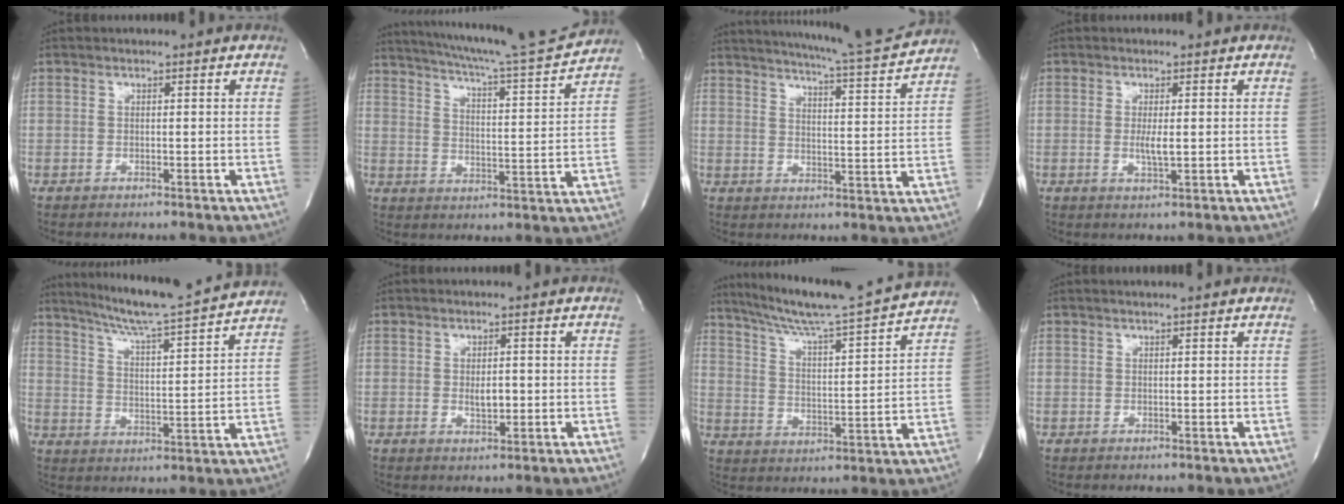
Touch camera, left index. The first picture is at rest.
{"total": 18.1, "force": [16.7, -0.5, 7.0], "torque": [-0.120, -0.035, 0.234]}
{"total": 15.9, "force": [14.9, -0.8, 5.6], "torque": [-0.095, -0.040, 0.198]}
{"total": 2.4, "force": [0.0, 0.3, 2.3], "torque": [-0.049, -0.005, 0.002]}
{"total": 17.4, "force": [15.8, -0.9, 7.2], "torque": [-0.124, -0.015, 0.227]}
{"total": 2.3, "force": [-0.1, 1.0, 2.1], "torque": [-0.037, -0.002, 0.002]}
{"total": 18.3, "force": [16.7, -1.3, 7.4], "torque": [-0.131, -0.022, 0.246]}
{"total": 2.3, "force": [2.0, -0.2, 1.0], "torque": [-0.015, 0.014, 0.029]}